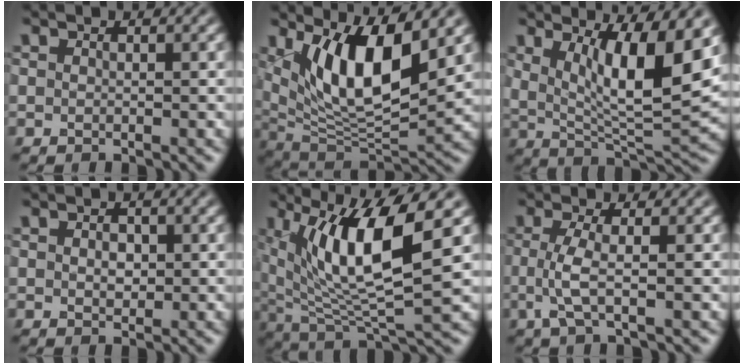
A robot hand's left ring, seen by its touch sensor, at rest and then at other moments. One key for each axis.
{"total": 9.8, "fx": 3.3, "fy": 3.6, "fz": 8.5, "tx": -0.142, "ty": -0.020, "tz": 0.065}
{"total": 9.2, "fx": 2.8, "fy": 2.6, "fz": 8.4, "tx": -0.141, "ty": -0.018, "tz": 0.055}
{"total": 1.4, "fx": 0.1, "fy": 1.0, "fz": 0.9, "tx": -0.018, "ty": -0.001, "tz": 0.002}
{"total": 10.4, "fx": 3.7, "fy": 2.7, "fz": 9.4, "tx": -0.170, "ty": -0.004, "tz": 0.075}
{"total": 2.8, "fx": -0.4, "fy": 0.6, "fz": 2.7, "tx": -0.067, "ty": -0.004, "tz": -0.010}